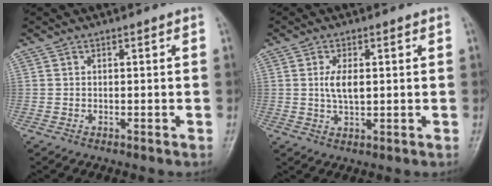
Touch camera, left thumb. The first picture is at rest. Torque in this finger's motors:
{"motor_torque": [0.05, 0.05, 0.27, -0.08, 0.05]}